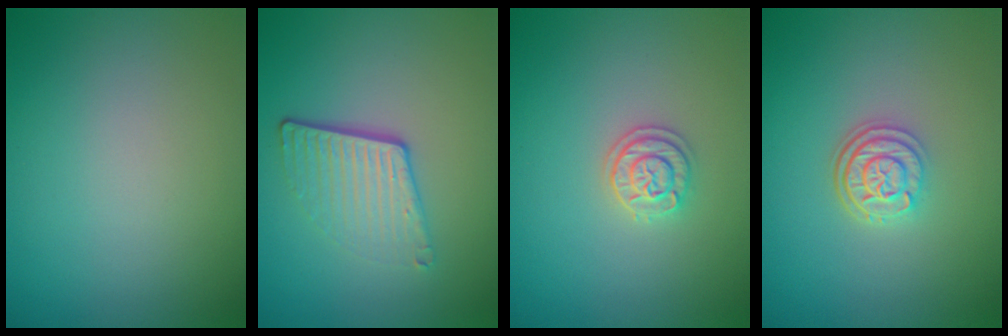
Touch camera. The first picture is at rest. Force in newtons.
{"total": 3.8, "press": 2.5, "slide": 2.9}
{"total": 2.1, "press": 2.0, "slide": 0.6}
{"total": 3.0, "press": 2.5, "slide": 1.7}